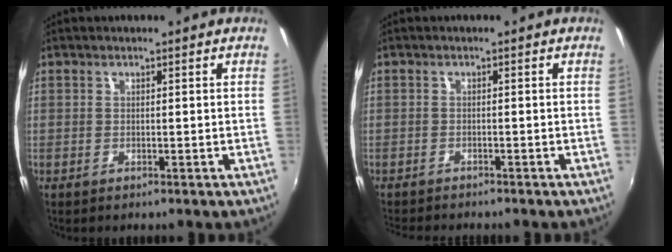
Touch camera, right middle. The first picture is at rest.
{"total": 3.9, "force": [-3.7, 0.4, 1.1], "torque": [-0.033, -0.015, -0.063]}